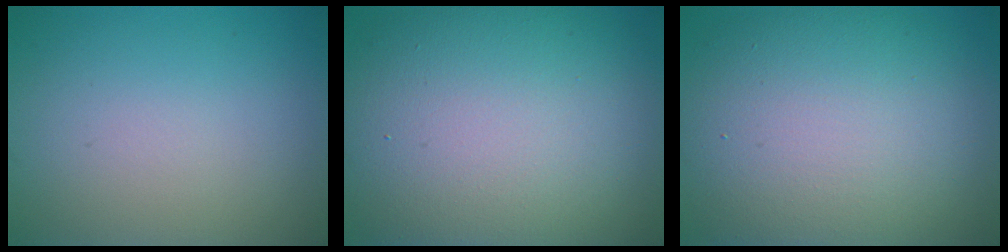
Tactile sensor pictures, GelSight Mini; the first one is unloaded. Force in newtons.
{"total": 13.3, "press": 13.2, "slide": 0.8}
{"total": 13.1, "press": 13.1, "slide": 0.6}